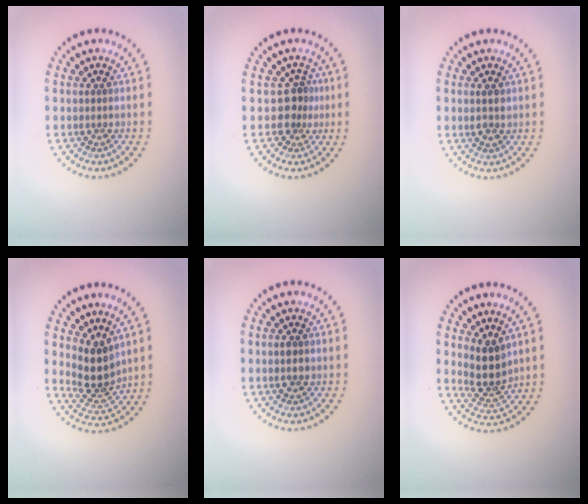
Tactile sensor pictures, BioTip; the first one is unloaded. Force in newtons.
{"total": 2.3, "press": 1.8, "slide": 1.5}
{"total": 1.6, "press": 1.5, "slide": 0.3}
{"total": 3.9, "press": 3.0, "slide": 2.4}
{"total": 1.0, "press": 1.0, "slide": 0.2}
{"total": 3.5, "press": 2.9, "slide": 2.1}